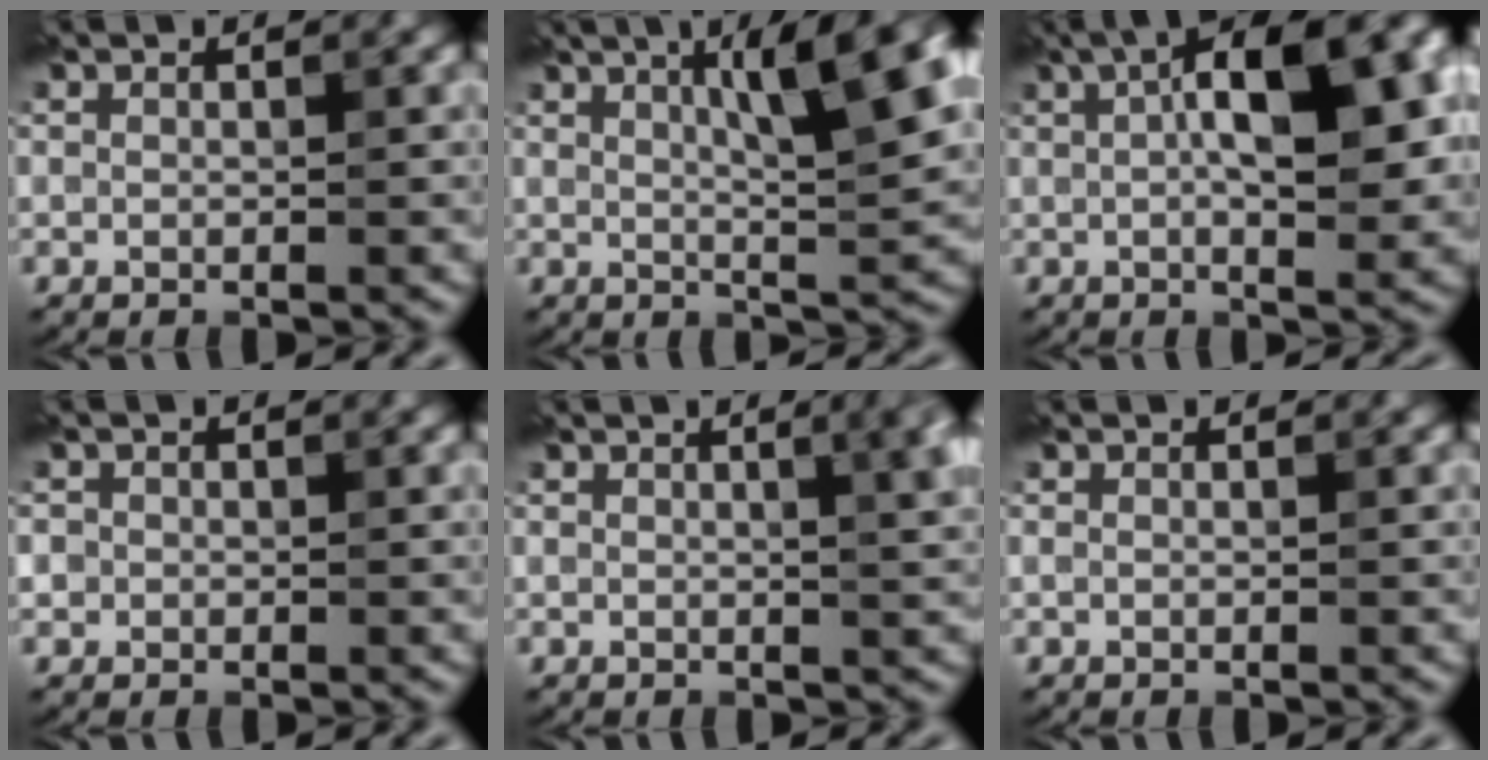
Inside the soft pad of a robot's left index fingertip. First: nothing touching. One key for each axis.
{"total": 9.6, "fx": 3.6, "fy": 2.4, "fz": 8.6, "tx": -0.107, "ty": 0.019, "tz": 0.053}
{"total": 11.8, "fx": 2.6, "fy": 4.5, "fz": 10.6, "tx": -0.141, "ty": 0.016, "tz": 0.036}
{"total": 1.2, "fx": 0.1, "fy": 1.1, "fz": 0.2, "tx": 0.006, "ty": -0.001, "tz": -0.003}
{"total": 5.3, "fx": 1.6, "fy": 2.2, "fz": 4.5, "tx": -0.025, "ty": 0.018, "tz": 0.012}
{"total": 0.0}